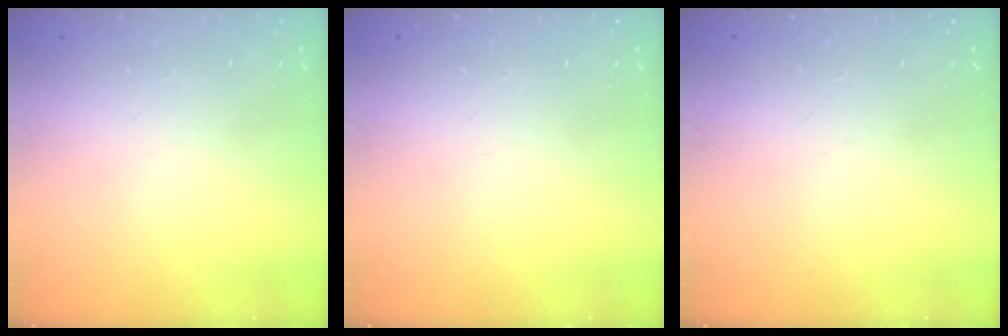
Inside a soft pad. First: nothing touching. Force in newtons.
{"total": 0.0}
{"total": 0.0}